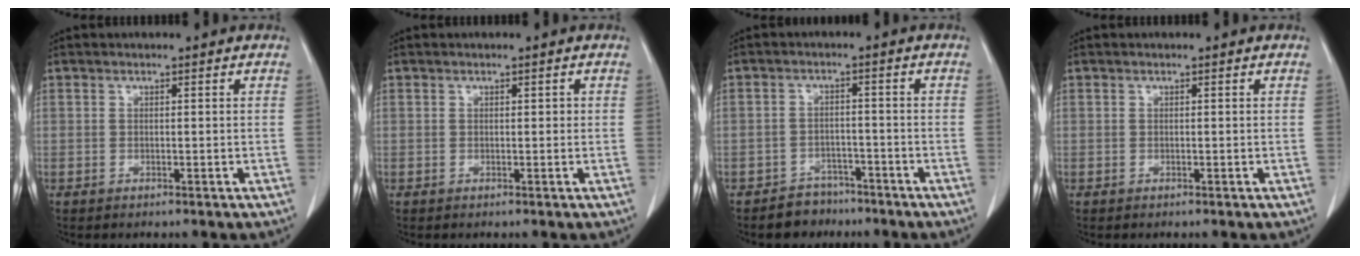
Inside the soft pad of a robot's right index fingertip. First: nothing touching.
{"total": 0.5, "force": [0.1, 0.3, 0.4], "torque": [-0.003, 0.003, 0.002]}
{"total": 4.2, "force": [-3.2, 2.7, -0.1], "torque": [0.003, 0.011, -0.049]}
{"total": 0.0}